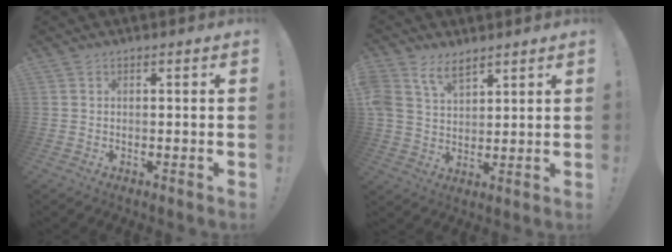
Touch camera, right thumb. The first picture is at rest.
{"total": 8.5, "force": [6.0, 4.6, 3.9], "torque": [-0.082, -0.023, 0.119]}